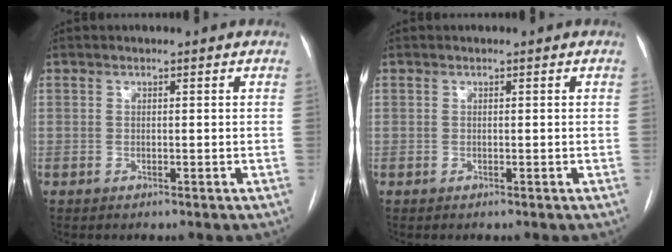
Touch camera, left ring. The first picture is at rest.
{"total": 0.0}